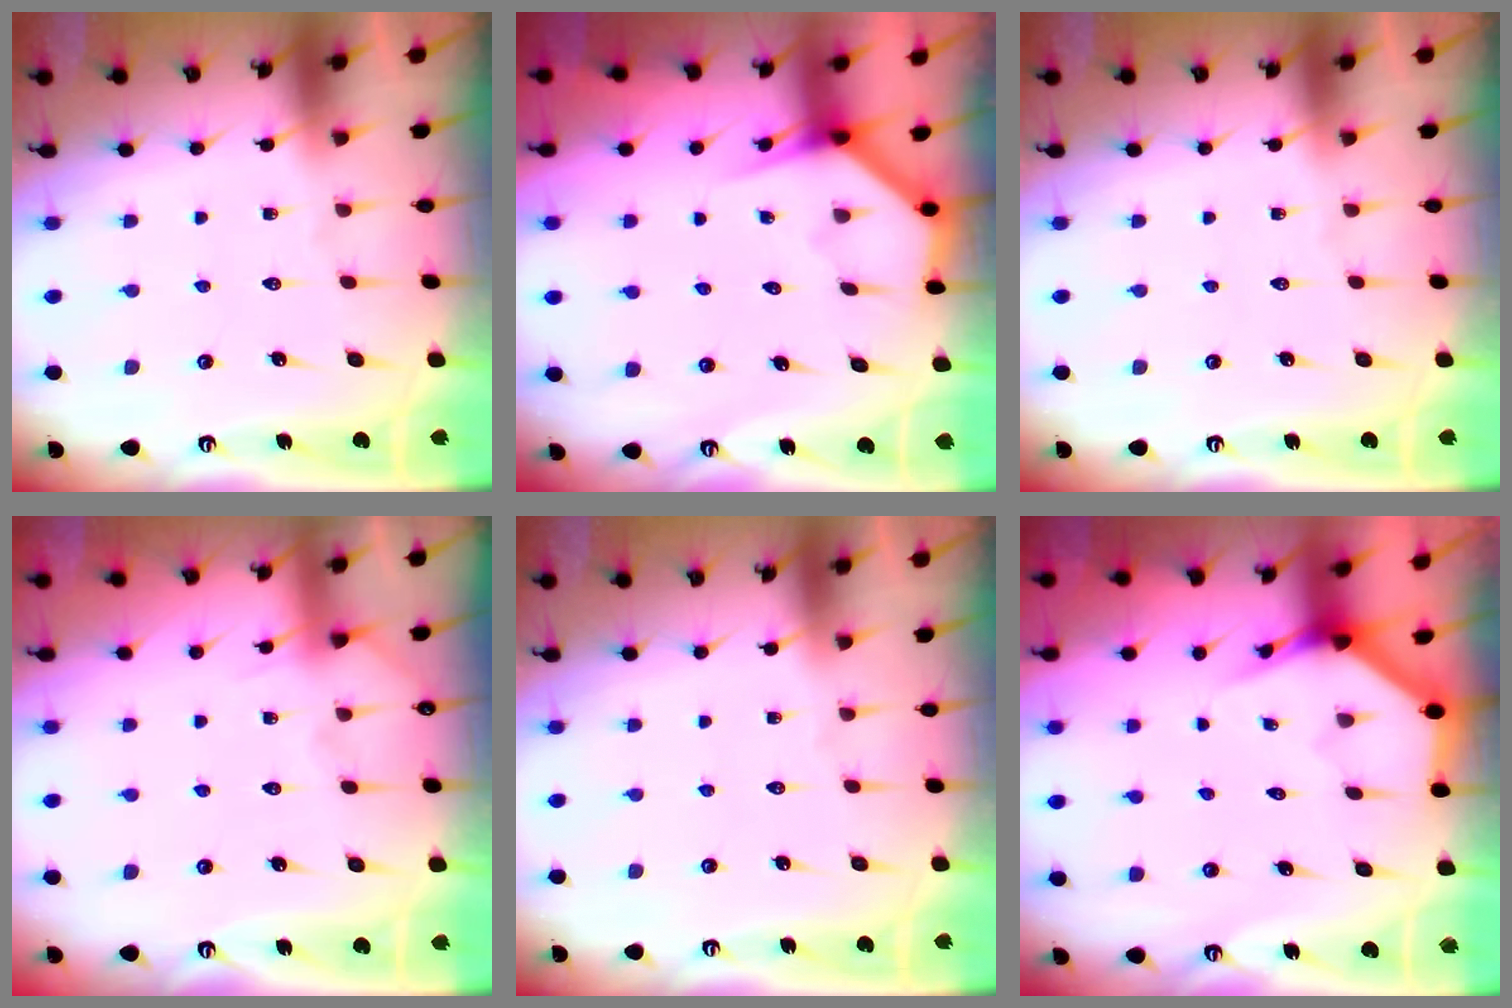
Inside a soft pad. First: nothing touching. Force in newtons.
{"total": 3.9, "press": 3.9, "slide": 0.2}
{"total": 0.0}
{"total": 3.5, "press": 3.4, "slide": 0.4}
{"total": 0.0}
{"total": 3.9, "press": 3.8, "slide": 0.4}